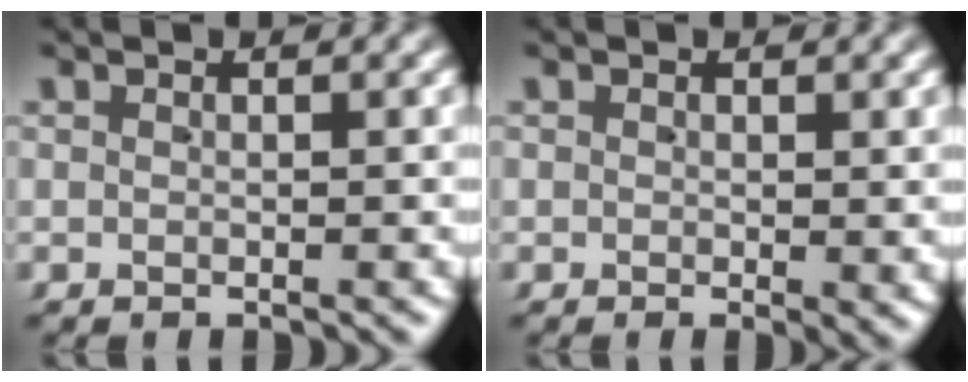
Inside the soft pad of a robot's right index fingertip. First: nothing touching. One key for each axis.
{"total": 0.8, "fx": 0.1, "fy": 0.3, "fz": 0.8, "tx": -0.006, "ty": -0.005, "tz": 0.003}